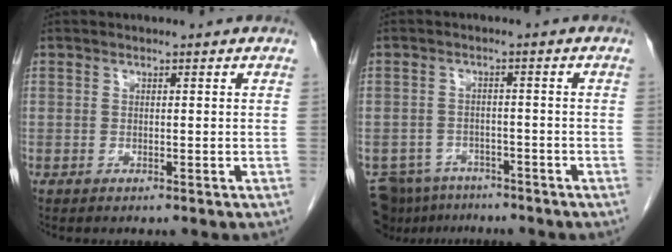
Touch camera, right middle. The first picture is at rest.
{"total": 8.5, "force": [-7.1, 4.3, 1.6], "torque": [-0.032, -0.005, -0.102]}